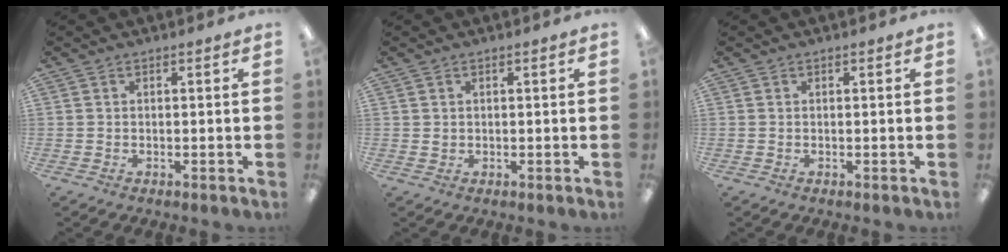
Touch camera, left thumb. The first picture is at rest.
{"total": 0.7, "force": [0.2, 0.6, 0.1], "torque": [-0.004, 0.002, 0.004]}
{"total": 0.0}